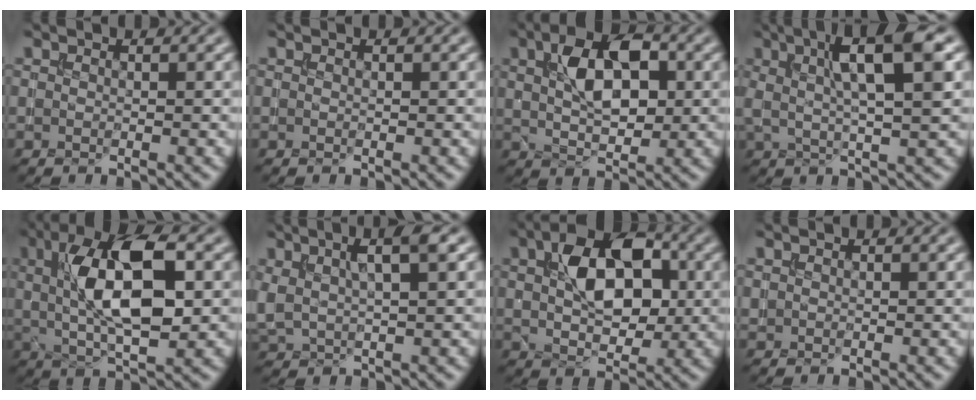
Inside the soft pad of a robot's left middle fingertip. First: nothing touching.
{"total": 0.0}
{"total": 6.6, "force": [1.7, 3.5, 5.3], "torque": [-0.084, 0.010, 0.026]}
{"total": 7.5, "force": [2.3, 1.5, 6.9], "torque": [-0.103, 0.007, 0.039]}
{"total": 9.8, "force": [1.5, 4.0, 8.8], "torque": [-0.147, 0.012, 0.026]}
{"total": 4.7, "force": [2.1, 1.4, 4.0], "torque": [-0.085, 0.006, 0.041]}
{"total": 7.9, "force": [1.7, 4.8, 6.1], "torque": [-0.097, 0.011, 0.027]}
{"total": 0.0}